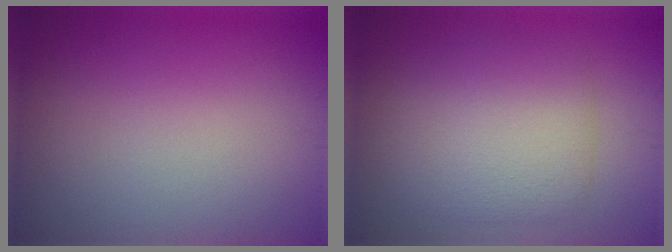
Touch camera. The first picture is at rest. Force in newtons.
{"total": 5.3, "press": 5.3, "slide": 0.3}